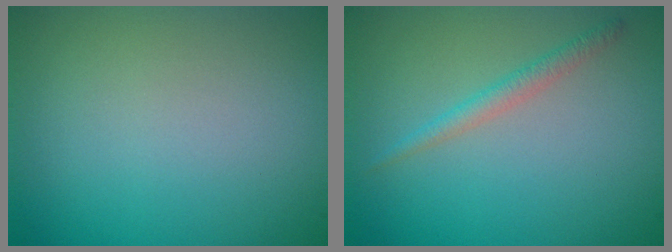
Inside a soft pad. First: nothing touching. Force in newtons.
{"total": 1.5, "press": 1.5, "slide": 0.0}